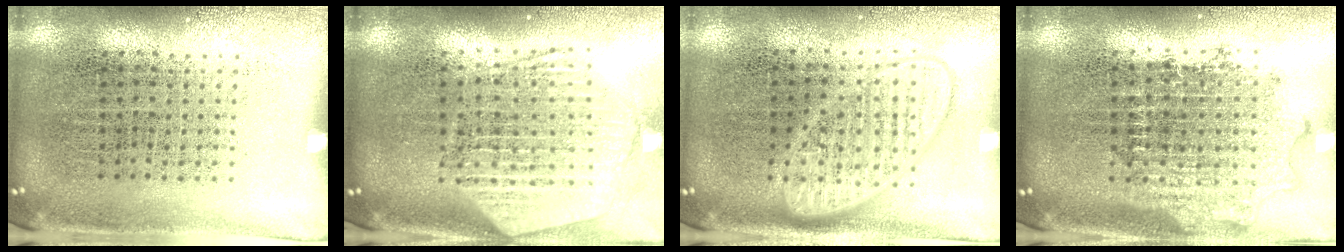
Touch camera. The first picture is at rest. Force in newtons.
{"total": 2.6, "press": 2.1, "slide": 1.5}
{"total": 2.9, "press": 2.9, "slide": 0.4}
{"total": 1.8, "press": 1.5, "slide": 1.0}